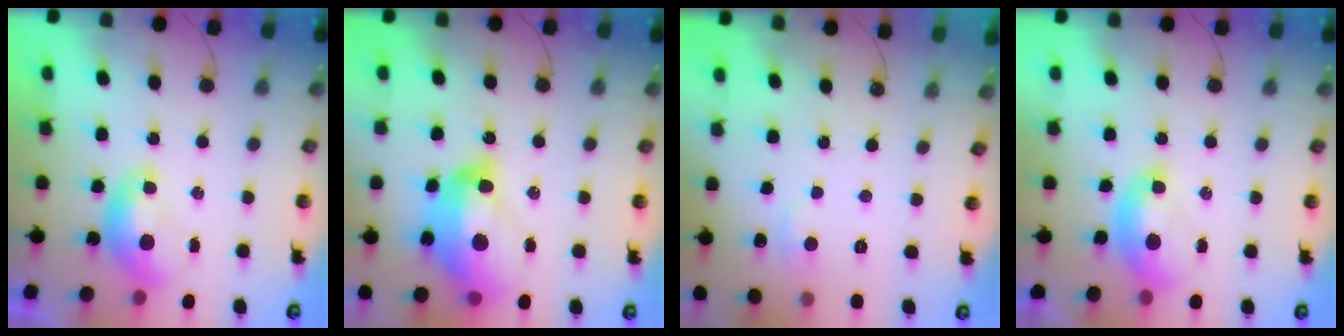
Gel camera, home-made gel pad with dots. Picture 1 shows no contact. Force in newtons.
{"total": 14.5, "press": 14.4, "slide": 1.5}
{"total": 2.5, "press": 2.4, "slide": 0.5}
{"total": 1.8, "press": 1.7, "slide": 0.6}